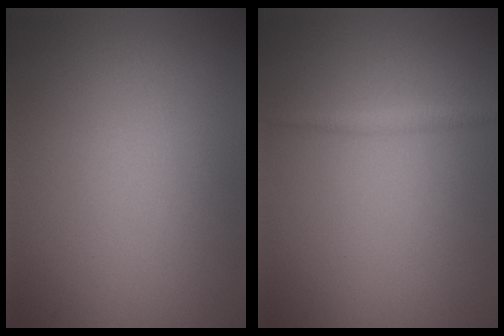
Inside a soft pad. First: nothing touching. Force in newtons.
{"total": 1.0, "press": 1.0, "slide": 0.0}